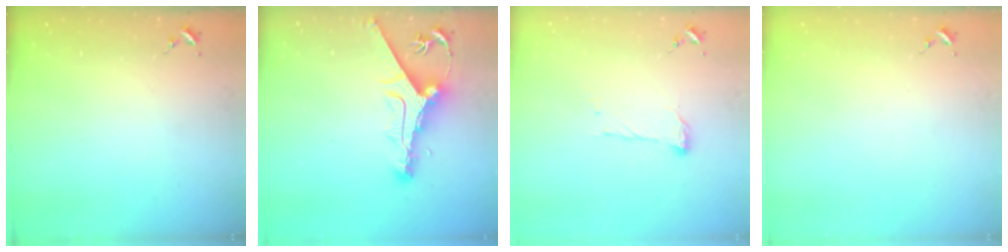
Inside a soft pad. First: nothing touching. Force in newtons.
{"total": 13.0, "press": 13.0, "slide": 1.0}
{"total": 7.6, "press": 7.5, "slide": 0.4}
{"total": 0.0}